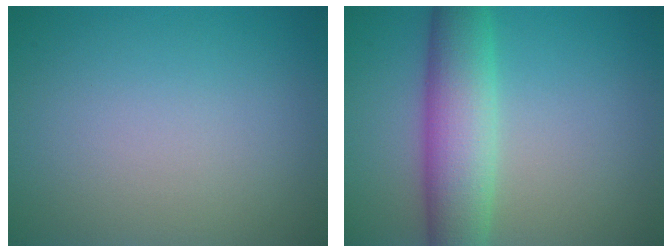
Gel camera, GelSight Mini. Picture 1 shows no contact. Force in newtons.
{"total": 6.6, "press": 6.6, "slide": 0.2}